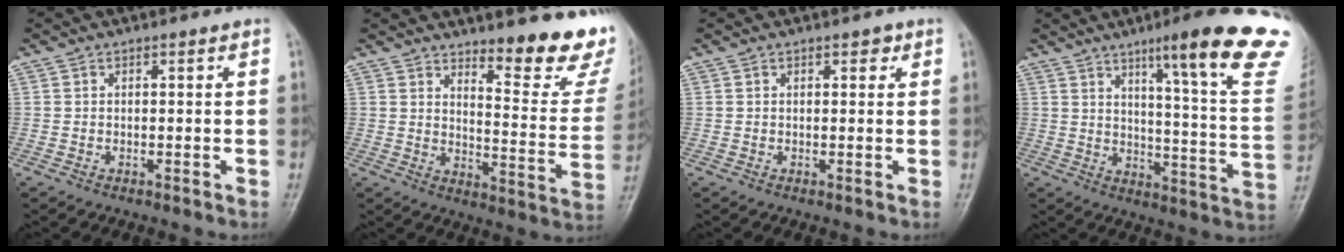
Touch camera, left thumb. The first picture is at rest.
{"total": 15.7, "force": [11.9, 3.7, 9.6], "torque": [-0.086, -0.108, 0.157]}
{"total": 1.8, "force": [1.0, 1.0, 1.1], "torque": [0.000, -0.001, 0.010]}
{"total": 22.9, "force": [14.3, 2.2, 17.8], "torque": [-0.217, -0.073, 0.188]}